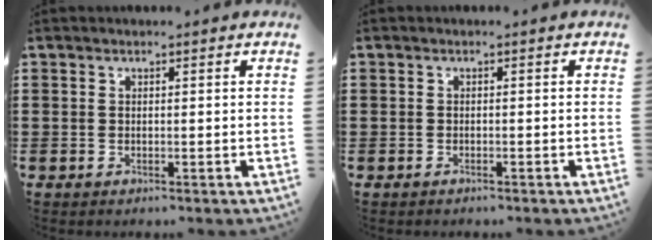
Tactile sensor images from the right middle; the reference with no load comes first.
{"total": 0.7, "force": [-0.6, 0.3, 0.0], "torque": [-0.001, 0.000, -0.012]}